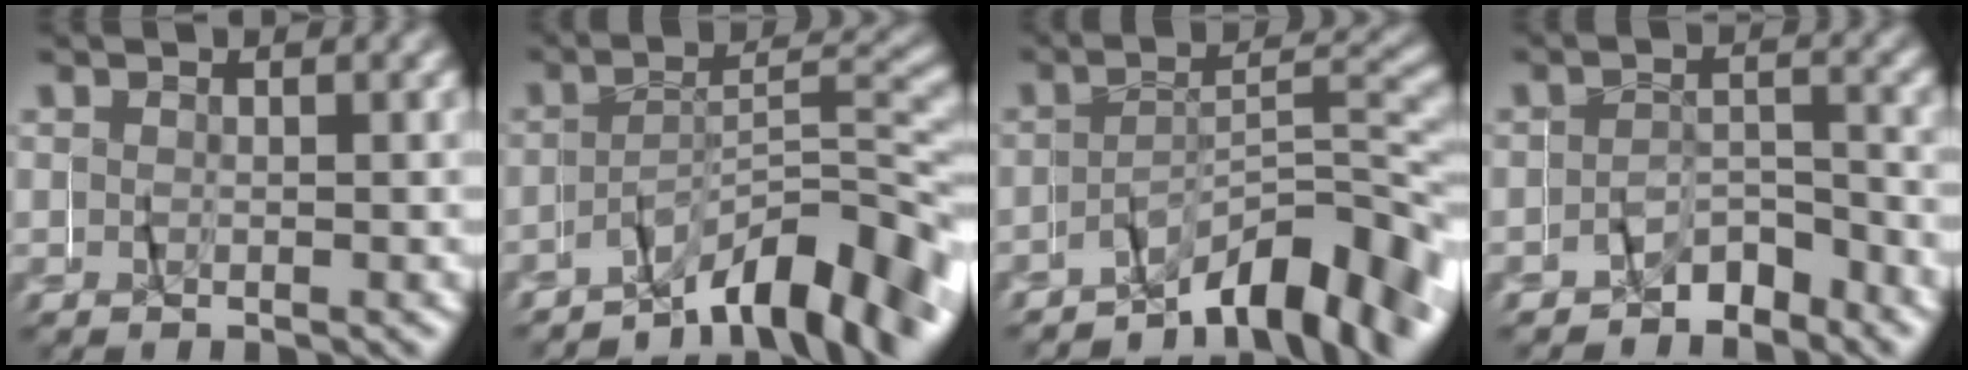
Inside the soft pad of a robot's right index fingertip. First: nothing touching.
{"total": 8.9, "force": [-7.3, 1.2, 4.9], "torque": [-0.066, -0.005, -0.111]}
{"total": 7.9, "force": [-6.7, 1.0, 4.1], "torque": [-0.057, -0.005, -0.103]}
{"total": 3.8, "force": [-3.7, 0.5, -0.6], "torque": [0.008, -0.003, -0.068]}